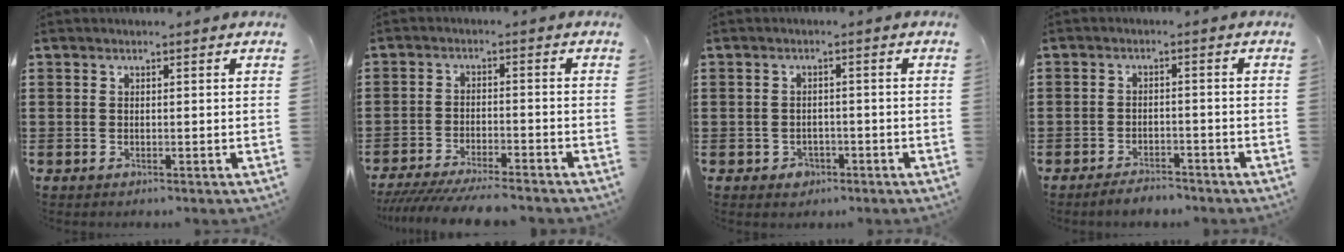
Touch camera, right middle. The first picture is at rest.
{"total": 5.6, "force": [-5.3, 0.2, 1.9], "torque": [-0.034, -0.009, -0.100]}
{"total": 1.6, "force": [-1.0, 1.1, 0.4], "torque": [-0.014, -0.001, -0.024]}
{"total": 2.6, "force": [-2.6, 0.4, 0.1], "torque": [-0.008, 0.000, -0.053]}